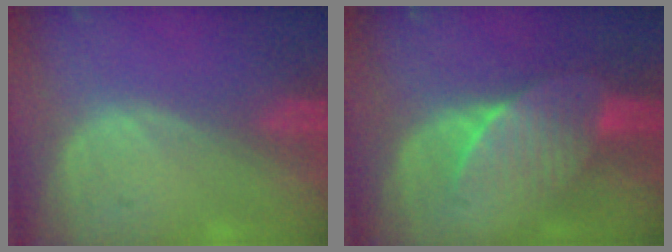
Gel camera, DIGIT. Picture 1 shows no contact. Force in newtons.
{"total": 7.1, "press": 6.7, "slide": 2.2}